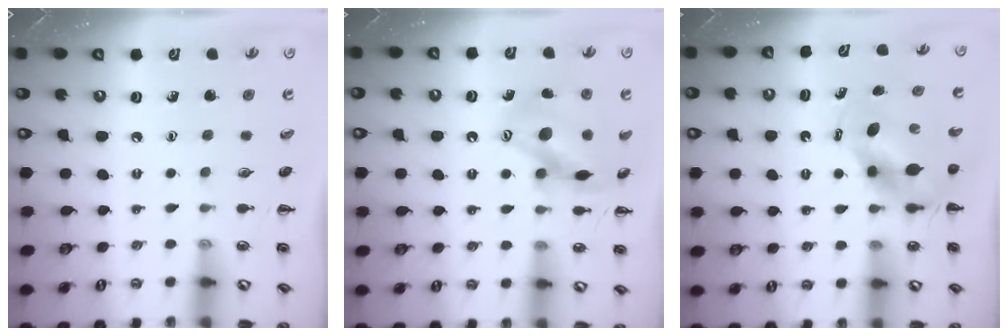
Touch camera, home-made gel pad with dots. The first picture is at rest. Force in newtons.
{"total": 14.4, "press": 14.2, "slide": 2.5}
{"total": 5.5, "press": 5.3, "slide": 1.6}